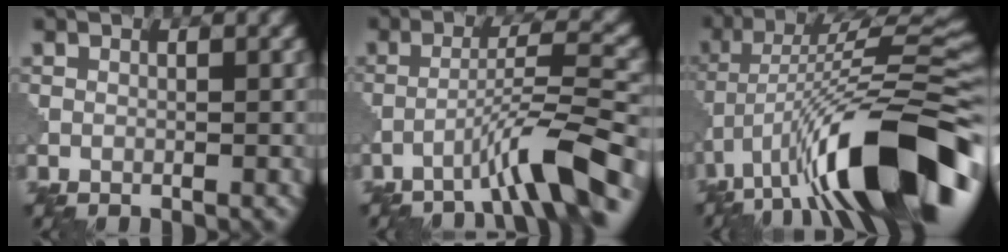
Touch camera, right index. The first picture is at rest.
{"total": 6.1, "force": [-3.8, 0.1, 4.7], "torque": [-0.072, 0.024, -0.074]}
{"total": 15.5, "force": [-6.7, 4.7, 13.2], "torque": [-0.221, 0.018, -0.111]}